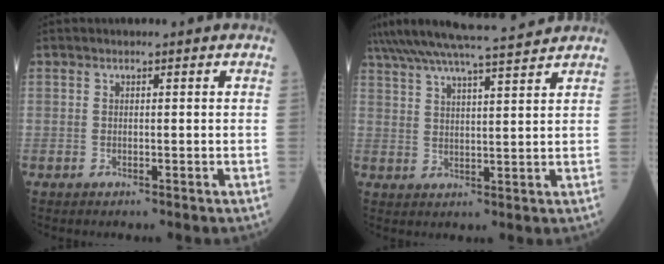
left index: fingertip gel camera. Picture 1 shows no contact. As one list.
[{"total": 14.8, "force": [13.4, 0.0, 6.3], "torque": [-0.123, 0.019, 0.205]}]